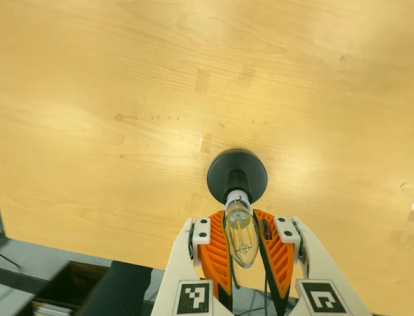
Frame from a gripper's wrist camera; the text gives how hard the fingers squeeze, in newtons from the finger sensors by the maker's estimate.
{"total": 21.6, "left": 21.0, "right": 22.1}